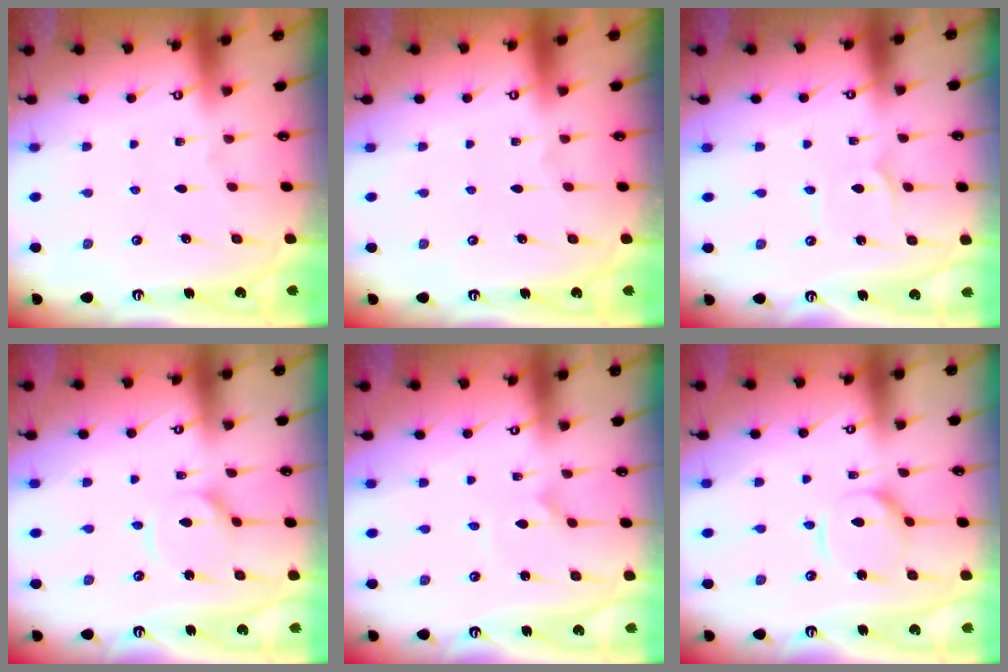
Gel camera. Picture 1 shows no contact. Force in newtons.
{"total": 0.0}
{"total": 2.6, "press": 2.6, "slide": 0.2}
{"total": 4.4, "press": 4.4, "slide": 0.4}
{"total": 0.0}
{"total": 6.5, "press": 6.5, "slide": 0.4}